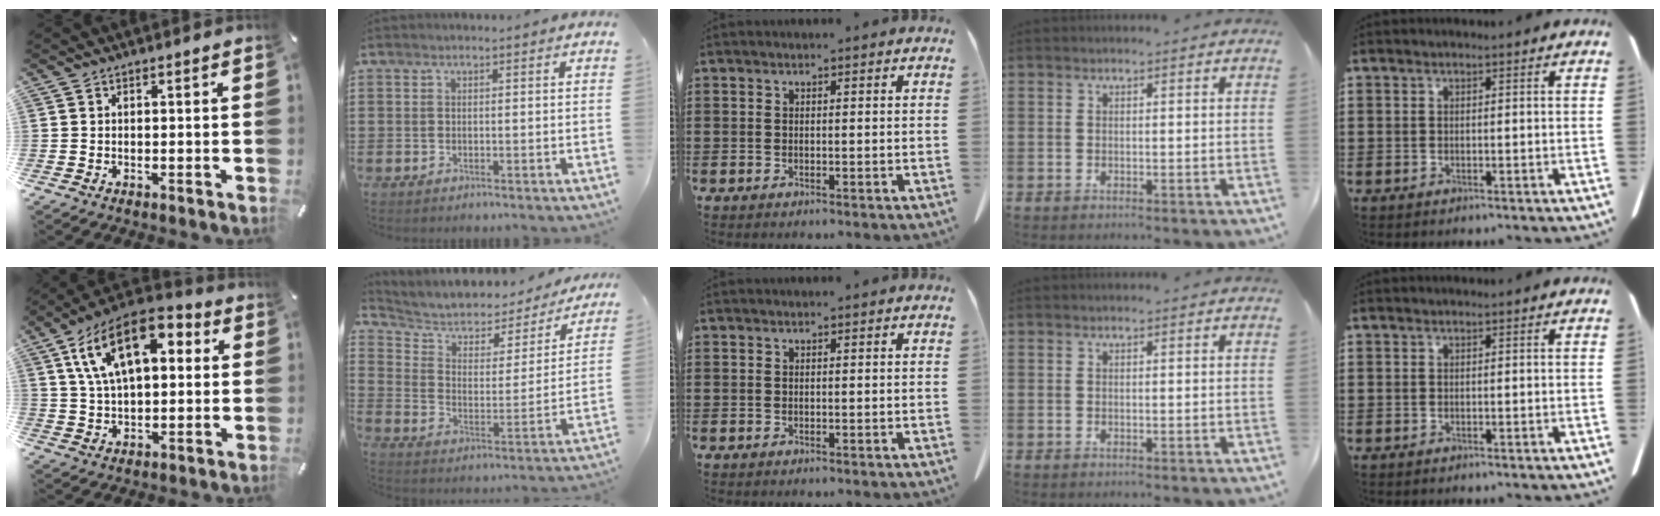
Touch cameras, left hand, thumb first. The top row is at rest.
{"thumb": {"total": 16.5, "force": [6.4, 9.0, 12.3], "torque": [-0.245, -0.009, 0.109]}, "index": {"total": 5.1, "force": [4.1, 2.6, 1.4], "torque": [-0.057, -0.033, 0.066]}}